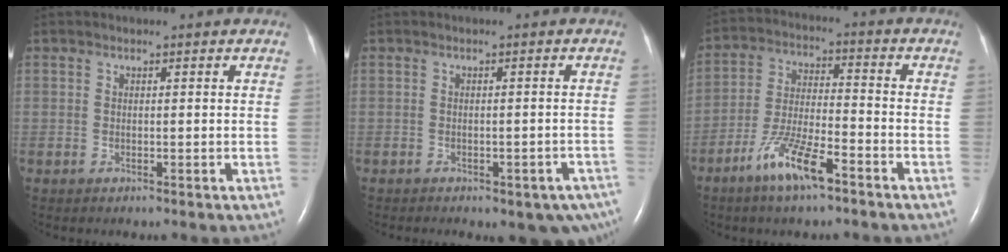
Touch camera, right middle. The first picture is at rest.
{"total": 8.5, "force": [-6.3, 3.5, 4.4], "torque": [-0.034, 0.007, -0.073]}
{"total": 9.5, "force": [-6.0, 1.7, 7.2], "torque": [-0.149, -0.007, -0.113]}